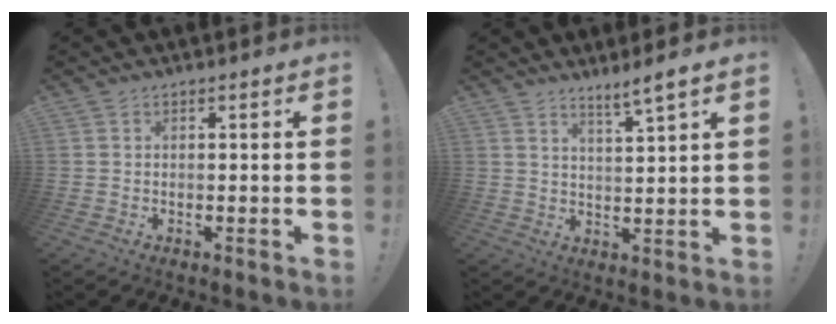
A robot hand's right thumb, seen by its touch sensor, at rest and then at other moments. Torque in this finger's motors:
{"motor_torque": [-0.23, 0.01, -0.20, 0.49, -0.03]}